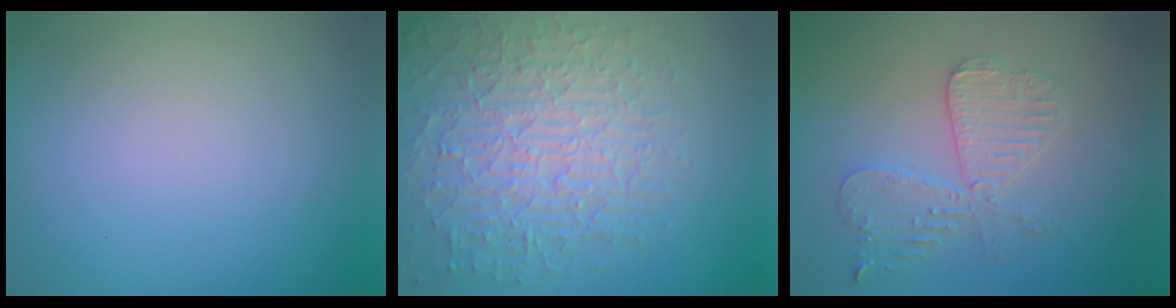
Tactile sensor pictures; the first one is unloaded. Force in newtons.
{"total": 7.5, "press": 5.4, "slide": 5.1}
{"total": 4.3, "press": 3.7, "slide": 2.2}